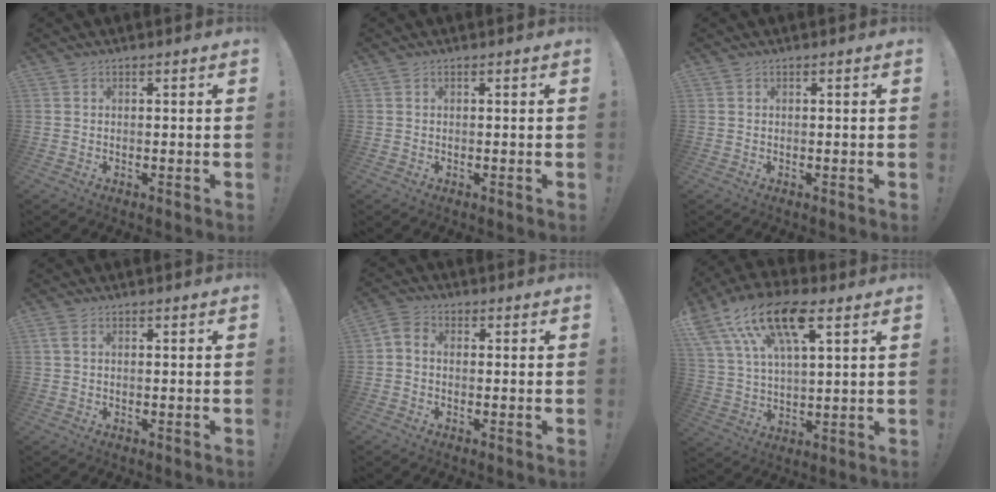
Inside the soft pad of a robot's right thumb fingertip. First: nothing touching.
{"total": 0.0}
{"total": 0.0}
{"total": 1.6, "force": [0.6, 0.6, 1.4], "torque": [-0.034, 0.005, 0.012]}
{"total": 2.6, "force": [-0.9, 1.5, 2.0], "torque": [-0.045, 0.006, -0.017]}
{"total": 18.2, "force": [9.9, 8.1, 12.9], "torque": [-0.236, -0.035, 0.174]}